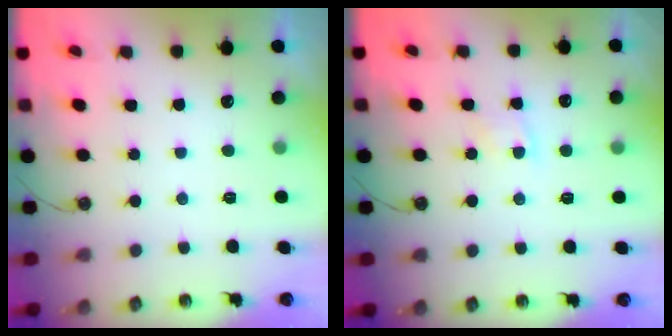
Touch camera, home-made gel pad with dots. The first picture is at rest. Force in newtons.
{"total": 5.4, "press": 5.3, "slide": 0.6}